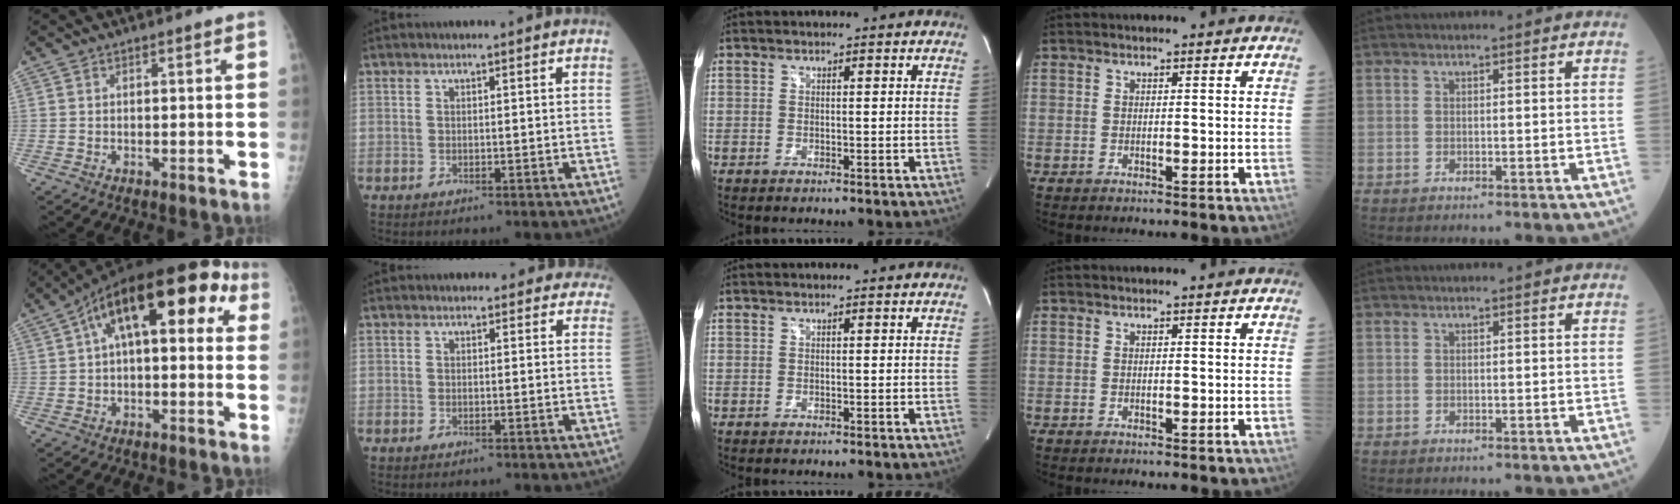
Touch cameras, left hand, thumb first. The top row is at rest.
{"thumb": {"total": 18.0, "force": [5.3, 8.5, 14.9], "torque": [-0.198, 0.050, 0.069]}, "index": {"total": 6.3, "force": [5.6, 2.7, 0.2], "torque": [0.036, 0.002, 0.036]}}